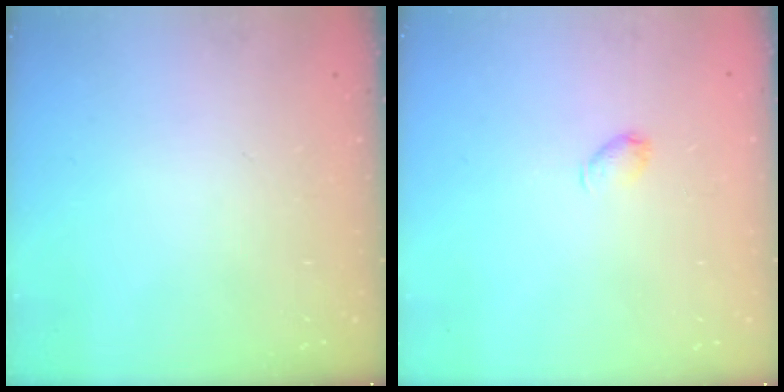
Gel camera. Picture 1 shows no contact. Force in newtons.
{"total": 3.2, "press": 3.1, "slide": 0.6}